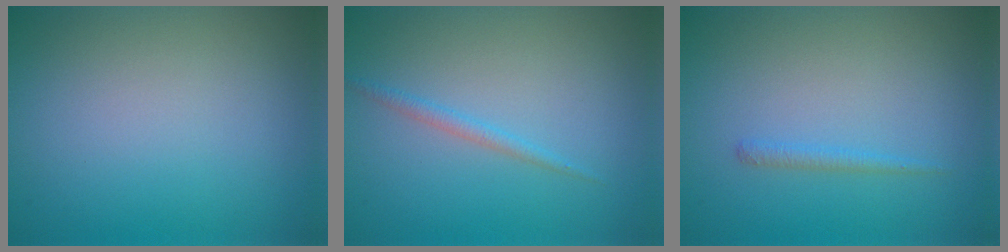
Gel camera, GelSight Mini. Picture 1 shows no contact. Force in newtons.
{"total": 1.1, "press": 1.1, "slide": 0.0}
{"total": 0.9, "press": 0.9, "slide": 0.1}